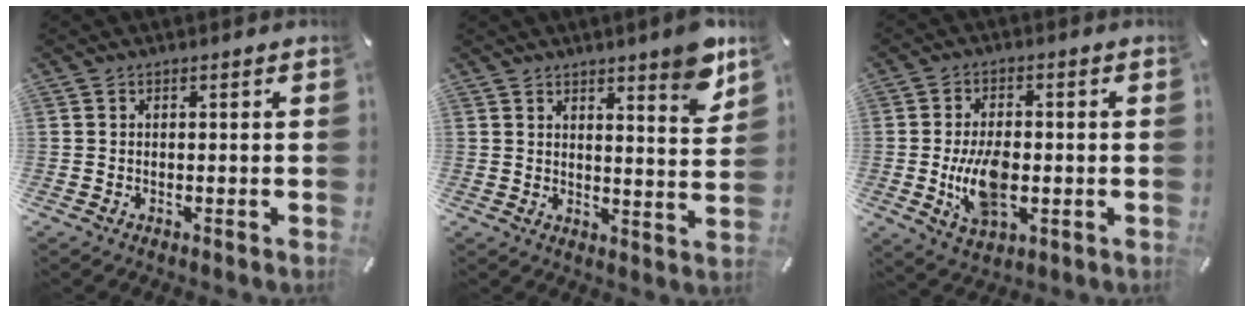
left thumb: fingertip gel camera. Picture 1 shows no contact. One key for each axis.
{"total": 7.5, "fx": 6.2, "fy": 1.7, "fz": 3.9, "tx": -0.039, "ty": -0.051, "tz": 0.103}
{"total": 10.6, "fx": -1.4, "fy": 6.3, "fz": 8.5, "tx": -0.163, "ty": -0.005, "tz": -0.024}